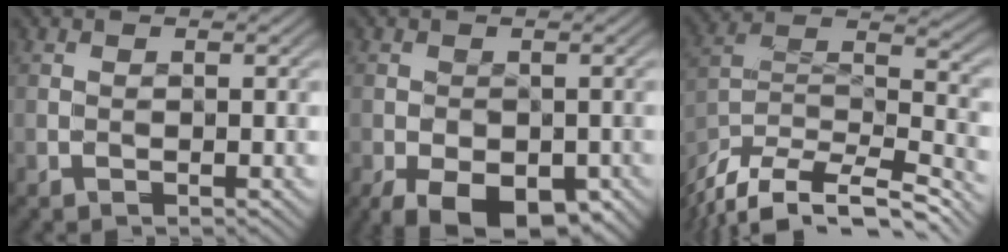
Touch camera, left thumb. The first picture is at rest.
{"total": 8.5, "force": [-5.1, 4.1, 5.4], "torque": [-0.093, -0.018, -0.069]}
{"total": 13.1, "force": [-10.5, 4.0, 6.8], "torque": [-0.161, 0.004, -0.170]}